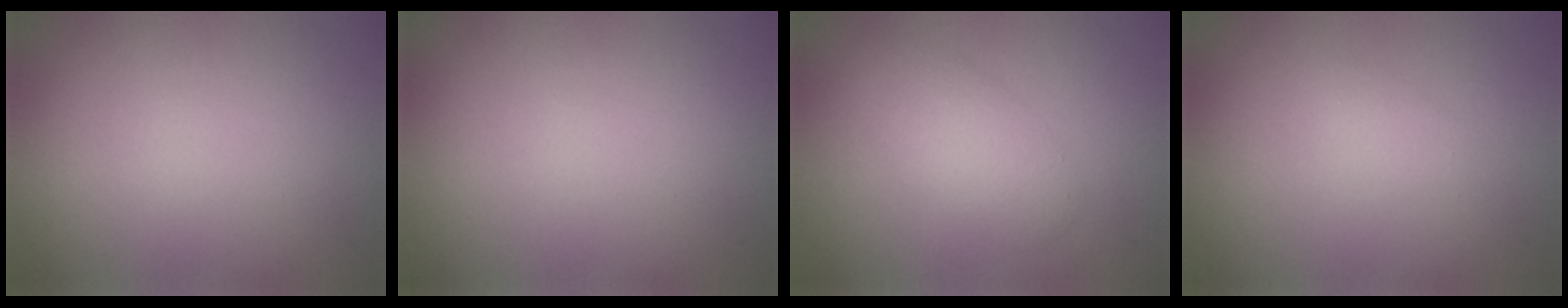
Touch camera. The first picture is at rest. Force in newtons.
{"total": 0.0}
{"total": 2.6, "press": 2.6, "slide": 0.2}
{"total": 0.7, "press": 0.7, "slide": 0.0}